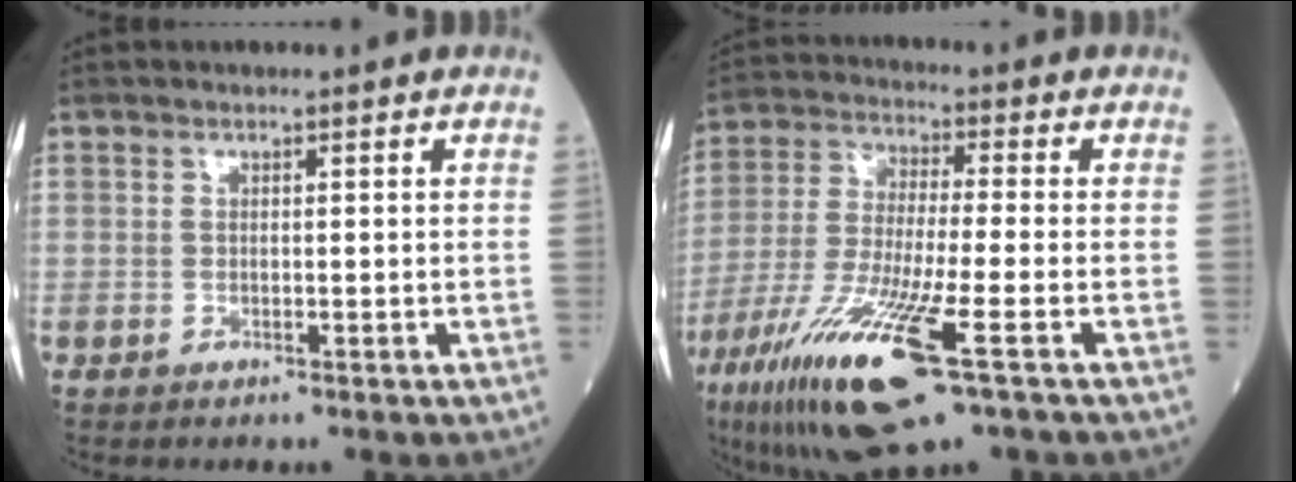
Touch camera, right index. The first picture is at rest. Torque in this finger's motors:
{"motor_torque": [1.20, -0.94, 0.99, 0.21]}